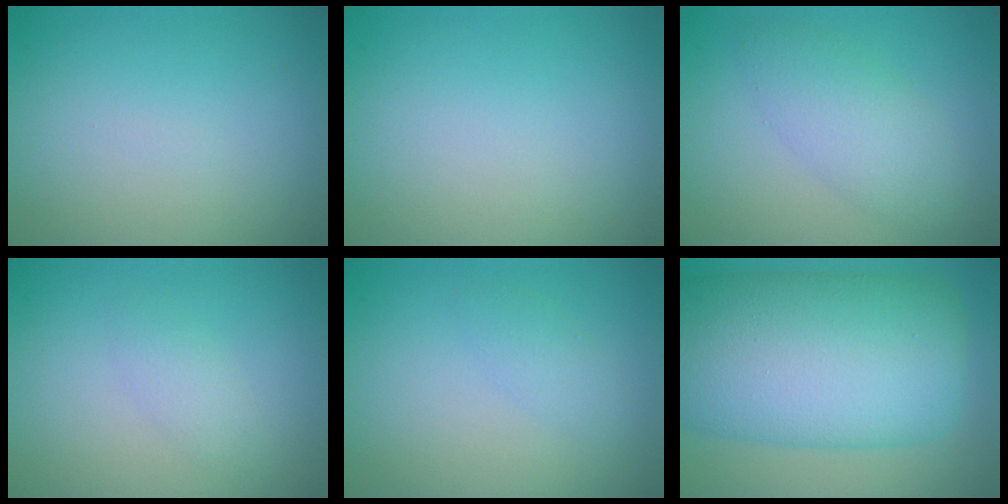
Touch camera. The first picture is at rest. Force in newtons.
{"total": 0.0}
{"total": 3.8, "press": 3.8, "slide": 0.1}
{"total": 2.5, "press": 2.4, "slide": 0.3}
{"total": 1.3, "press": 1.3, "slide": 0.0}
{"total": 14.6, "press": 14.6, "slide": 0.1}